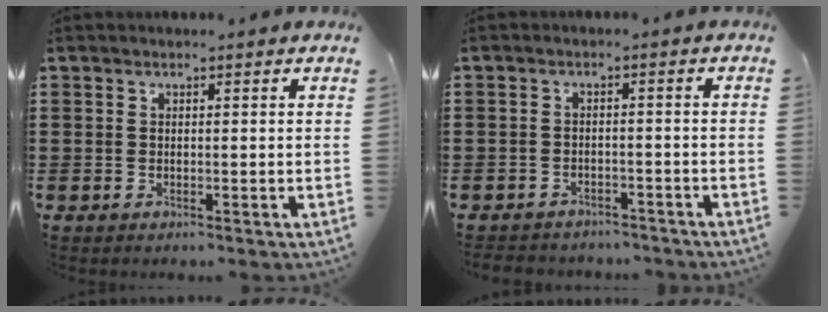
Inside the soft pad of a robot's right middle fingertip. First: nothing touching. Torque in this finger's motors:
{"motor_torque": [0.34, -0.23, 0.53, 0.10]}